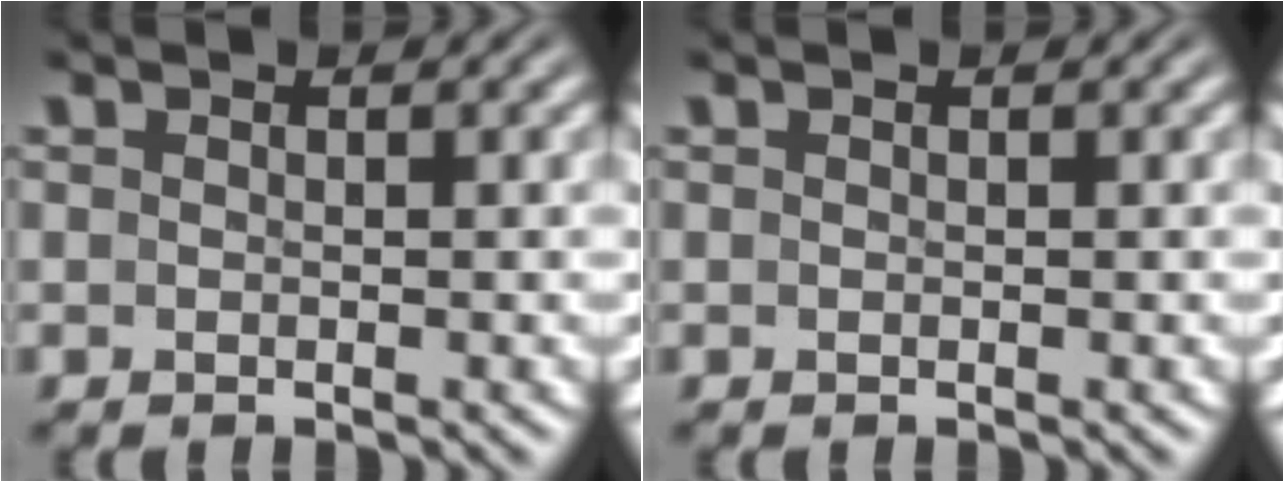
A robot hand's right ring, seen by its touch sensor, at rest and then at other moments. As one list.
[{"total": 0.0}]